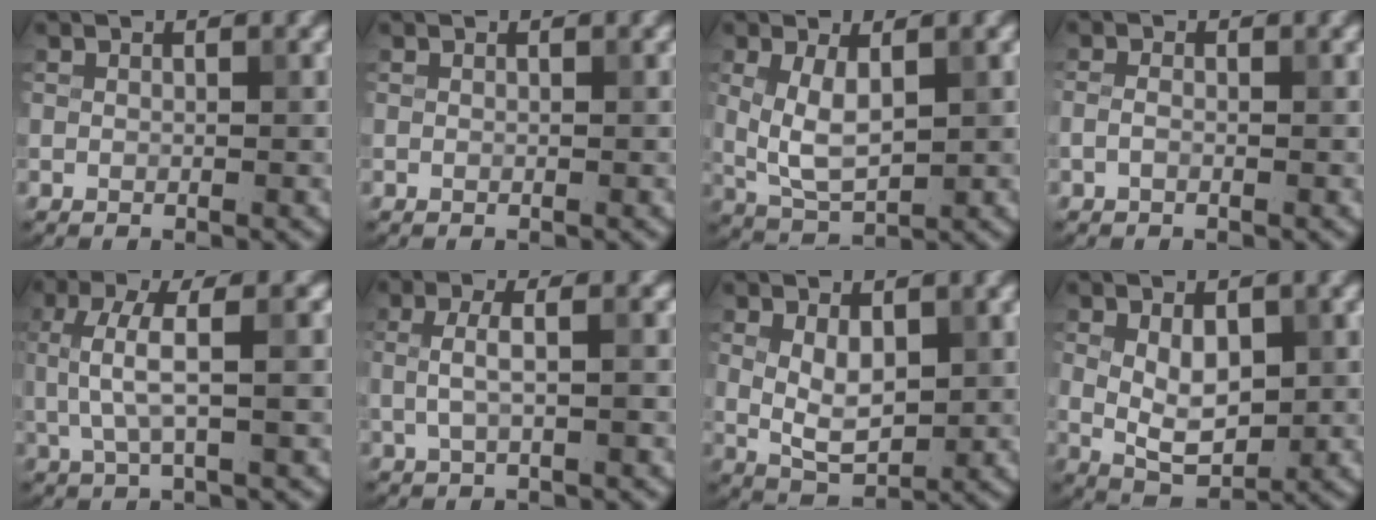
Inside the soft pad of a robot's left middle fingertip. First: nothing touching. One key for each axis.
{"total": 0.0}
{"total": 4.1, "fx": 0.7, "fy": 1.8, "fz": 3.7, "tx": -0.077, "ty": -0.003, "tz": 0.020}
{"total": 0.9, "fx": -0.3, "fy": 0.5, "fz": 0.7, "tx": -0.018, "ty": 0.000, "tz": -0.011}
{"total": 5.0, "fx": 0.5, "fy": 1.3, "fz": 4.8, "tx": -0.100, "ty": 0.008, "tz": 0.007}
{"total": 2.9, "fx": 0.1, "fy": 0.7, "fz": 2.8, "tx": -0.055, "ty": 0.004, "tz": 0.001}
{"total": 4.2, "fx": 0.8, "fy": 2.3, "fz": 3.5, "tx": -0.068, "ty": -0.003, "tz": 0.019}
{"total": 5.1, "fx": 0.5, "fy": 3.0, "fz": 4.1, "tx": -0.077, "ty": -0.002, "tz": 0.015}